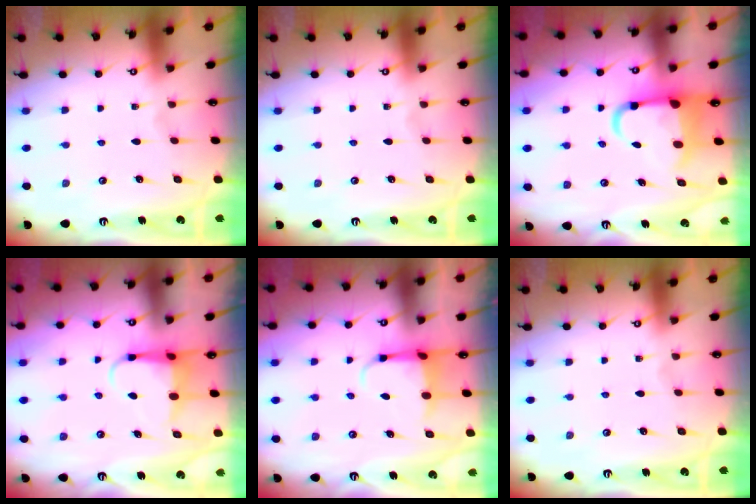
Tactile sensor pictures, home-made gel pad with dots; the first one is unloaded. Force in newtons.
{"total": 0.0}
{"total": 7.4, "press": 7.2, "slide": 1.9}
{"total": 5.7, "press": 5.6, "slide": 0.8}
{"total": 3.9, "press": 3.7, "slide": 1.0}
{"total": 0.0}